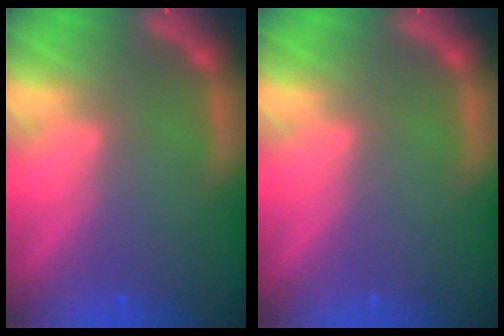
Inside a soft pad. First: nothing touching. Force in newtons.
{"total": 0.0}